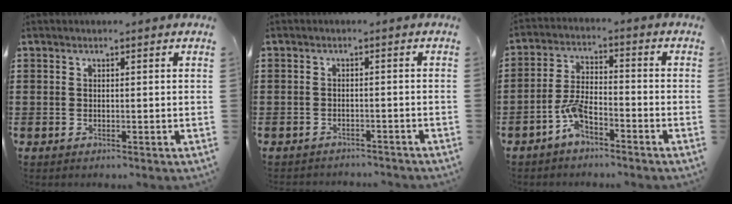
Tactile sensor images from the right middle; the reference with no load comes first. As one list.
[{"total": 2.0, "force": [-1.9, 0.4, -0.3], "torque": [-0.001, 0.002, -0.045]}, {"total": 5.5, "force": [-3.6, 1.8, 3.7], "torque": [-0.091, -0.001, -0.071]}]